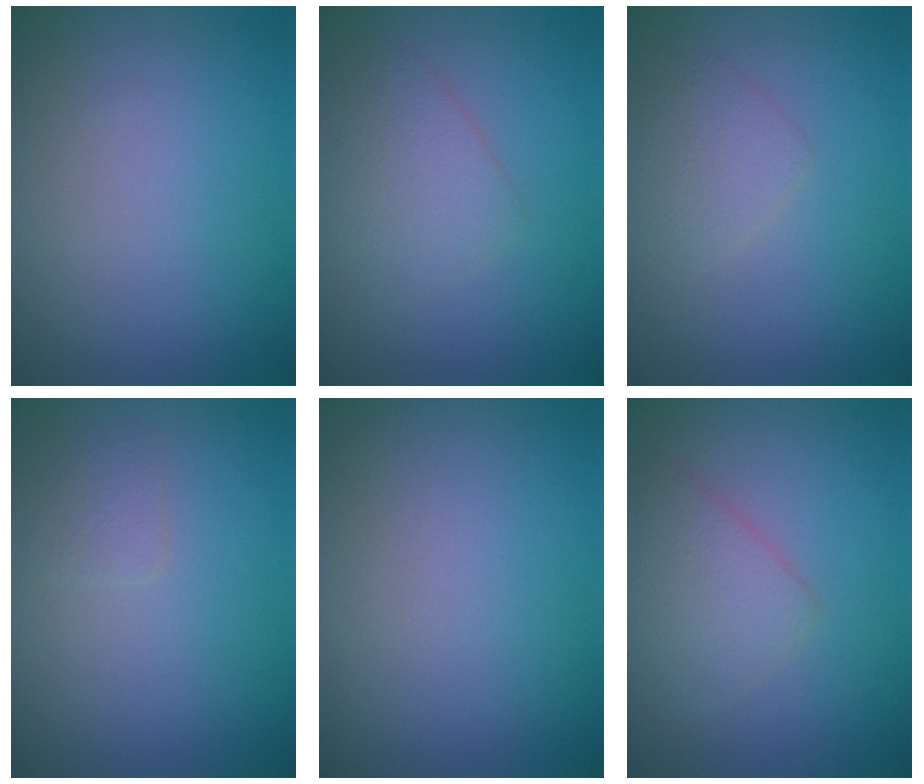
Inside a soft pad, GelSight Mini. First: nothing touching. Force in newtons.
{"total": 2.5, "press": 2.5, "slide": 0.1}
{"total": 1.8, "press": 1.8, "slide": 0.1}
{"total": 1.1, "press": 1.1, "slide": 0.1}
{"total": 0.0}
{"total": 2.8, "press": 2.8, "slide": 0.1}